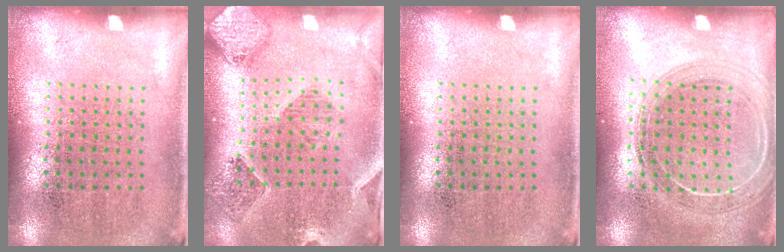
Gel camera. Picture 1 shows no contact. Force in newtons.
{"total": 1.6, "press": 1.5, "slide": 0.3}
{"total": 0.0}
{"total": 1.7, "press": 1.6, "slide": 0.5}